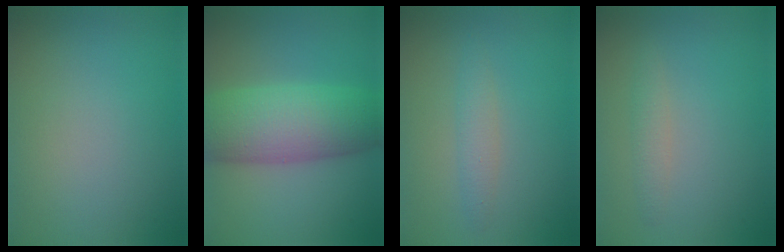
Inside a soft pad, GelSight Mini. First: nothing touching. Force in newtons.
{"total": 8.5, "press": 8.5, "slide": 0.1}
{"total": 1.6, "press": 1.6, "slide": 0.0}
{"total": 1.3, "press": 1.3, "slide": 0.0}